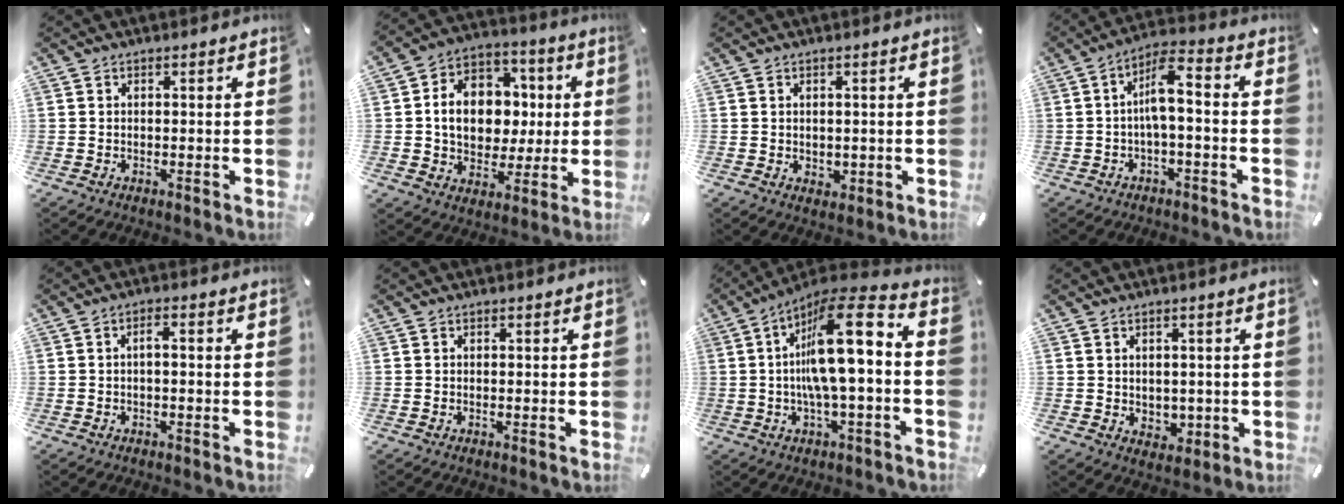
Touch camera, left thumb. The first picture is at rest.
{"total": 13.4, "force": [0.0, 11.4, 7.2], "torque": [-0.136, 0.007, 0.008]}
{"total": 1.6, "force": [0.6, 1.5, 0.2], "torque": [0.002, 0.001, 0.008]}
{"total": 7.6, "force": [-0.7, 2.3, 7.1], "torque": [-0.135, 0.010, -0.013]}
{"total": 2.2, "force": [-0.4, 0.6, 2.1], "torque": [-0.040, 0.007, -0.009]}
{"total": 0.0}
{"total": 17.0, "force": [1.3, 4.1, 16.4], "torque": [-0.265, -0.022, 0.013]}
{"total": 3.0, "force": [0.8, 2.9, 0.6], "torque": [0.010, -0.005, 0.011]}